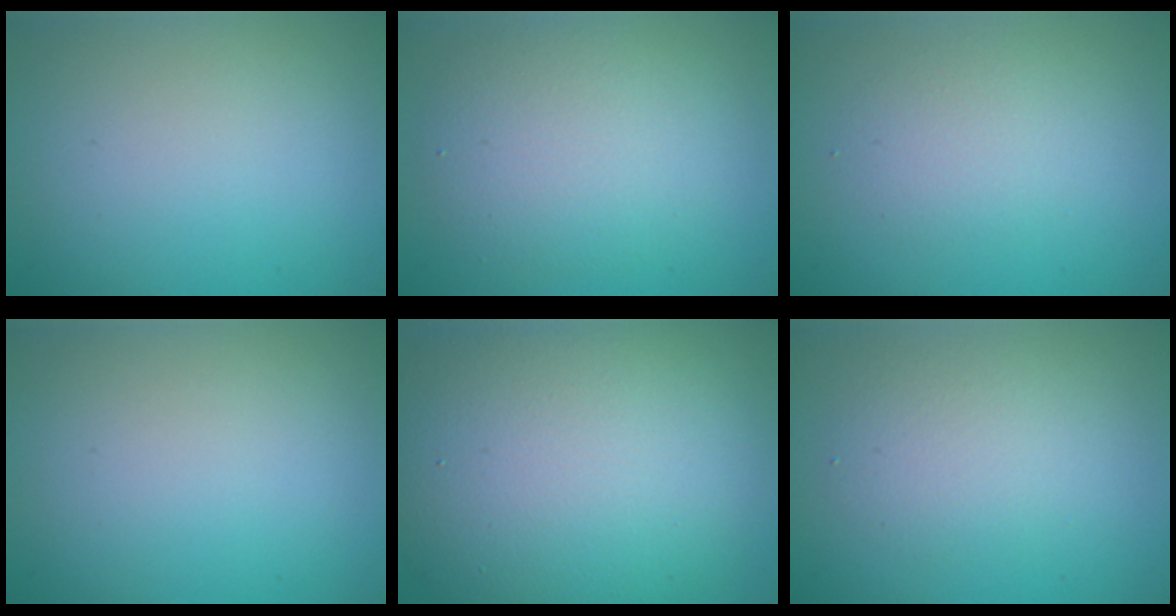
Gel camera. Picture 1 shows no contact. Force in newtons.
{"total": 5.5, "press": 5.5, "slide": 0.4}
{"total": 2.0, "press": 2.0, "slide": 0.1}
{"total": 0.0}
{"total": 13.1, "press": 13.1, "slide": 0.7}
{"total": 2.7, "press": 2.7, "slide": 0.1}